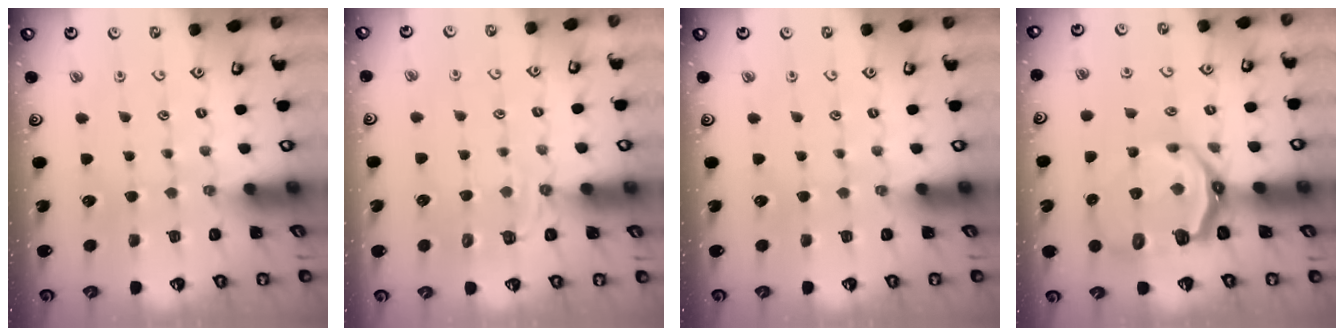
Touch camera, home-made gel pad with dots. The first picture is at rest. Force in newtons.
{"total": 3.7, "press": 2.9, "slide": 2.2}
{"total": 0.0}
{"total": 9.2, "press": 7.8, "slide": 5.0}